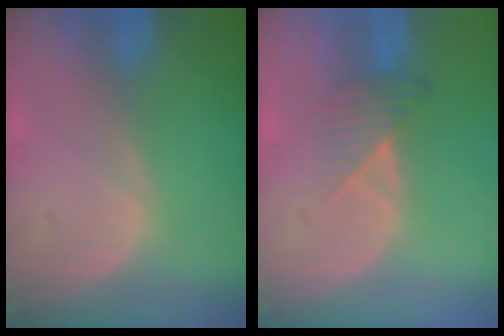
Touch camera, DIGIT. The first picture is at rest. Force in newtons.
{"total": 3.4, "press": 3.0, "slide": 1.7}